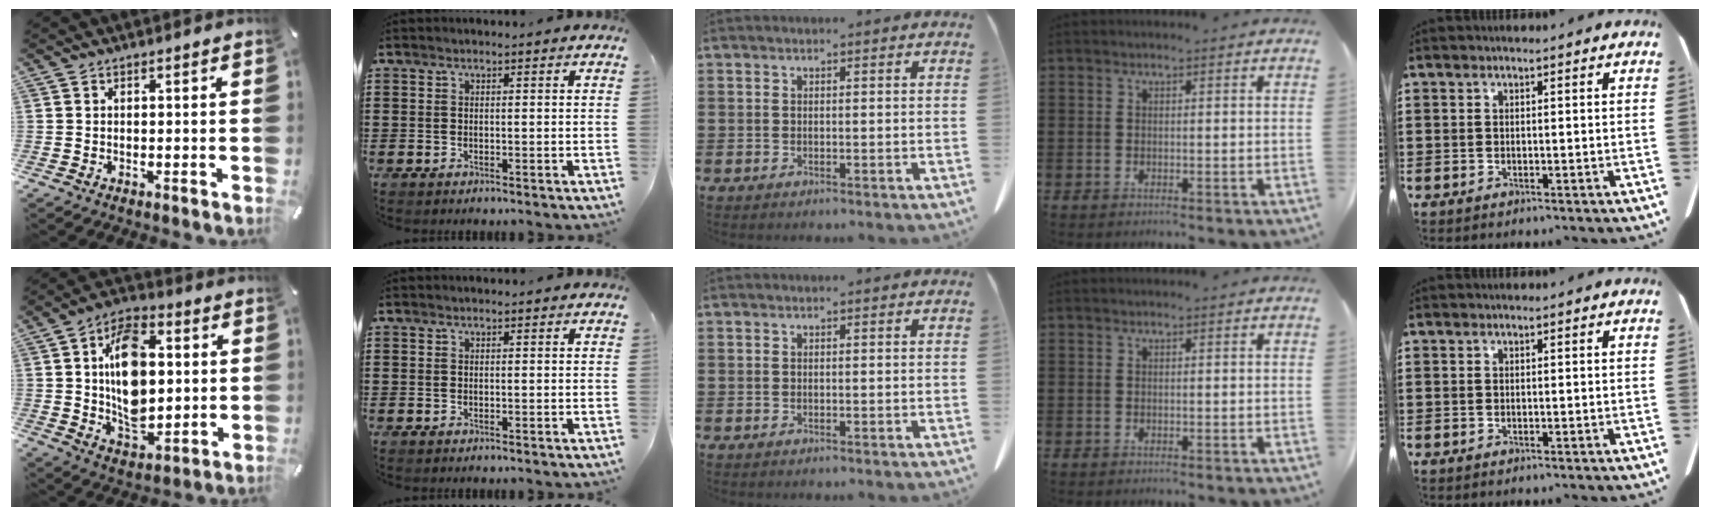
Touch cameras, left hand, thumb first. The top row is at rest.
{"thumb": {"total": 16.5, "force": [1.5, 11.3, 11.9], "torque": [-0.198, 0.004, 0.027]}}